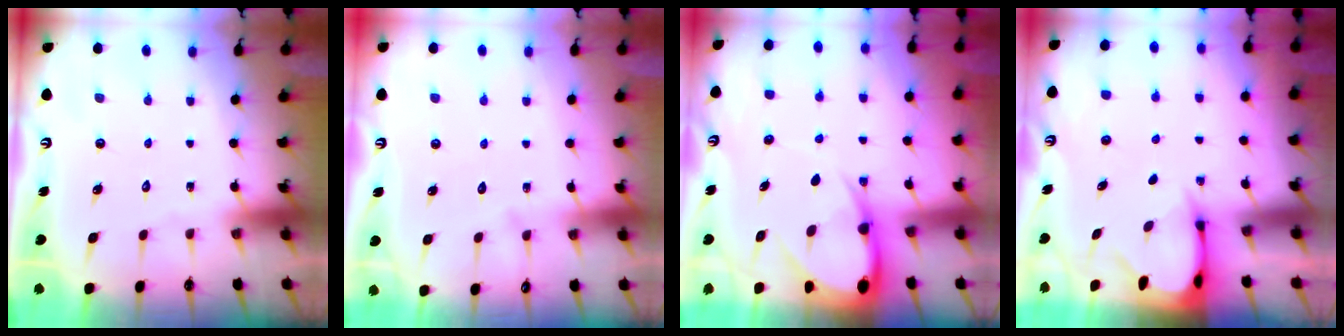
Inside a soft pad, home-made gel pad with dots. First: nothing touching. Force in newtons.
{"total": 3.9, "press": 3.9, "slide": 0.4}
{"total": 9.8, "press": 9.7, "slide": 1.1}
{"total": 3.4, "press": 3.4, "slide": 0.4}